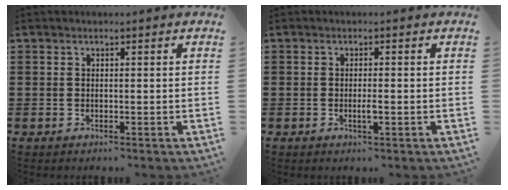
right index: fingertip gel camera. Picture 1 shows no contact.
{"total": 1.5, "force": [-0.4, 0.3, 1.4], "torque": [-0.028, -0.005, -0.006]}